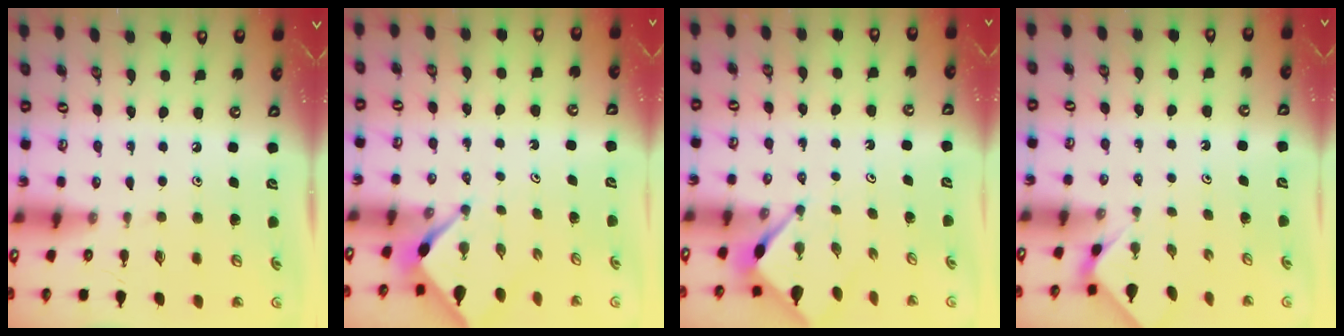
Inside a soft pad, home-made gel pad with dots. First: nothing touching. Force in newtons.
{"total": 2.2, "press": 2.2, "slide": 0.3}
{"total": 2.9, "press": 2.9, "slide": 0.3}
{"total": 1.3, "press": 1.3, "slide": 0.4}